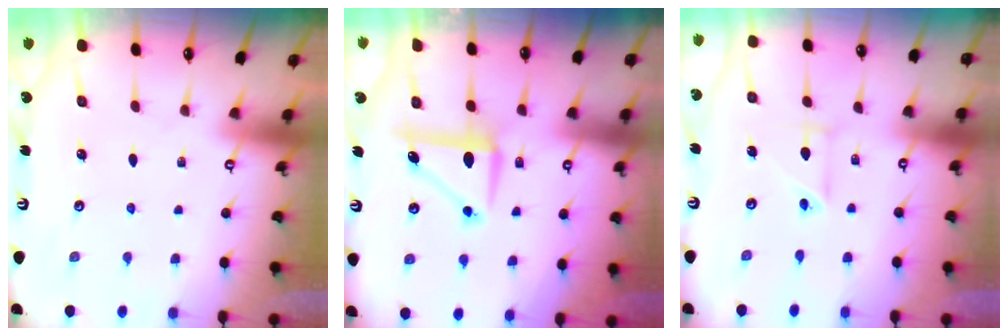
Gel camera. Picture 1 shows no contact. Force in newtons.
{"total": 8.6, "press": 8.6, "slide": 0.2}
{"total": 4.0, "press": 4.0, "slide": 0.4}